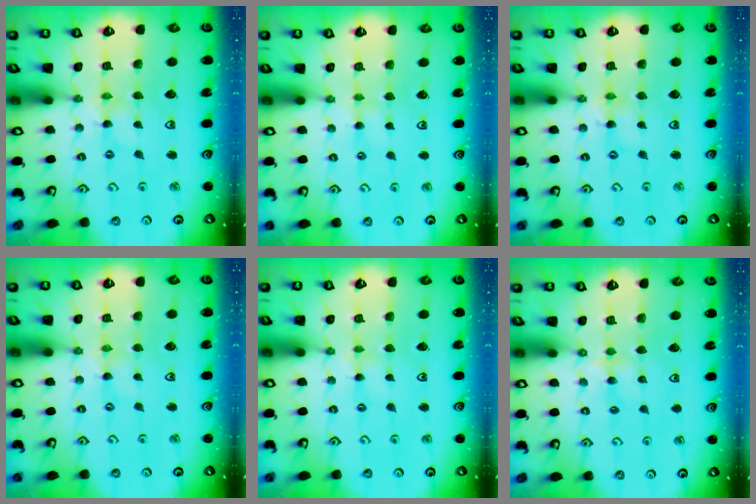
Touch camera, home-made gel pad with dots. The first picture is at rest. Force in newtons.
{"total": 2.1, "press": 2.1, "slide": 0.4}
{"total": 0.9, "press": 0.9, "slide": 0.2}
{"total": 1.0, "press": 1.0, "slide": 0.2}
{"total": 1.8, "press": 1.7, "slide": 0.3}
{"total": 2.8, "press": 2.8, "slide": 0.5}